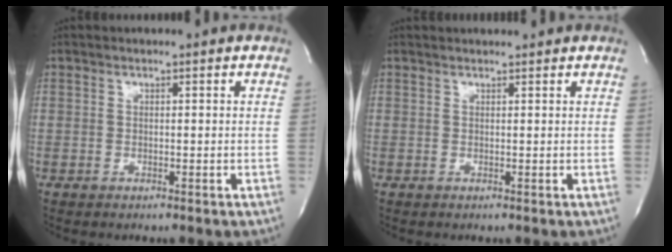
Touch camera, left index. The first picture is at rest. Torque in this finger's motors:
{"motor_torque": [-0.03, -0.29, 0.96, 0.21]}